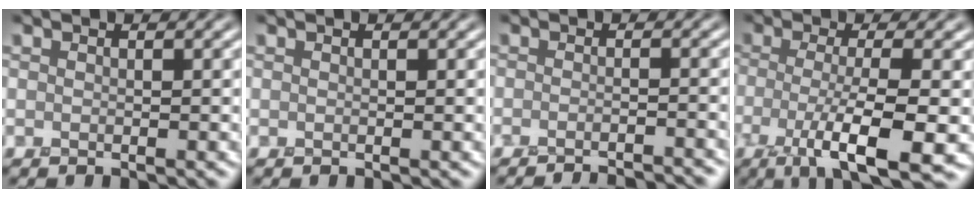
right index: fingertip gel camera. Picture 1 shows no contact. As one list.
[{"total": 0.5, "force": [0.3, -0.1, -0.4], "torque": [0.008, 0.002, 0.004]}, {"total": 3.8, "force": [-3.6, 0.4, 1.0], "torque": [0.008, 0.004, -0.049]}, {"total": 6.9, "force": [-2.5, 1.5, 6.3], "torque": [-0.103, -0.002, -0.049]}]